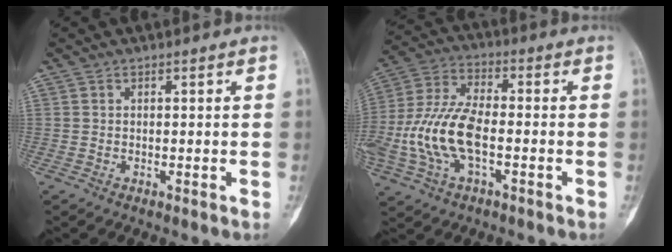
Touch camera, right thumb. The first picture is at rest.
{"total": 15.8, "force": [-3.5, 7.5, 13.4], "torque": [-0.298, 0.027, -0.066]}